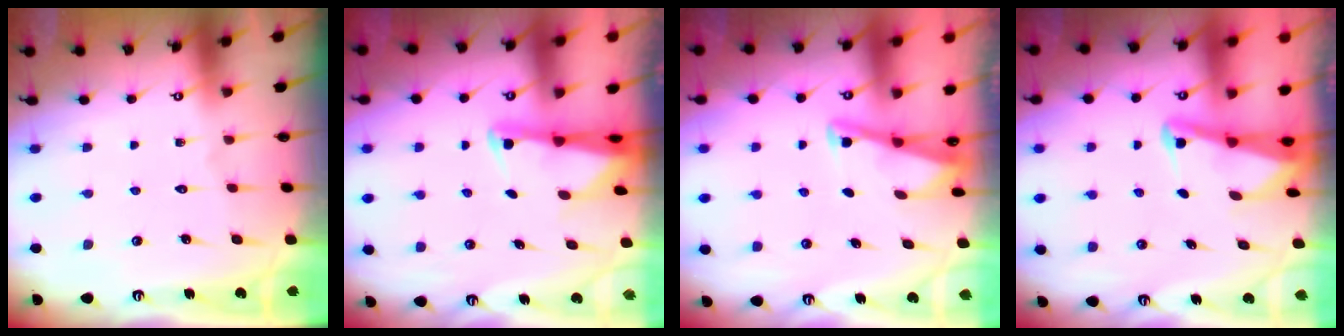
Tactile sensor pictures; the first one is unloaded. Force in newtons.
{"total": 2.5, "press": 2.4, "slide": 0.5}
{"total": 2.9, "press": 2.9, "slide": 0.3}
{"total": 2.6, "press": 2.5, "slide": 0.6}